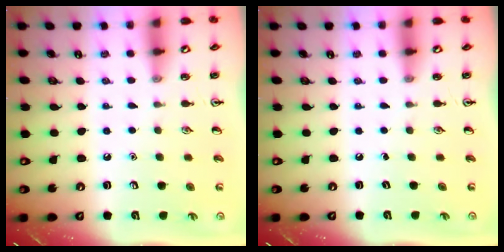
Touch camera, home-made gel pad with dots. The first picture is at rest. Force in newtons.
{"total": 0.0}